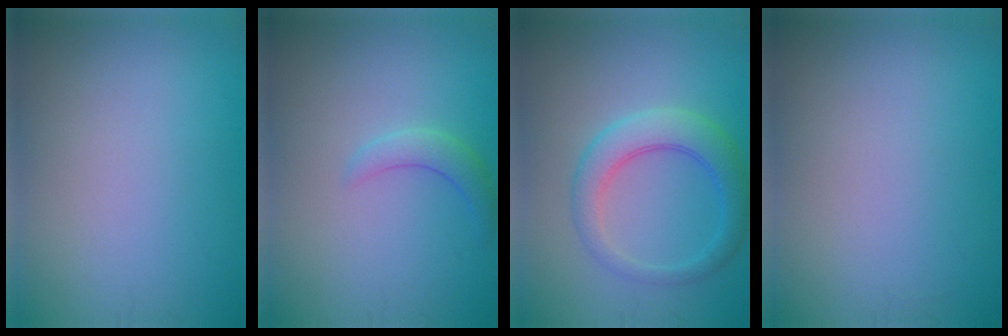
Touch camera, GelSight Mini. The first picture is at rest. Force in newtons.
{"total": 1.9, "press": 1.9, "slide": 0.1}
{"total": 4.3, "press": 4.3, "slide": 0.1}
{"total": 0.0}